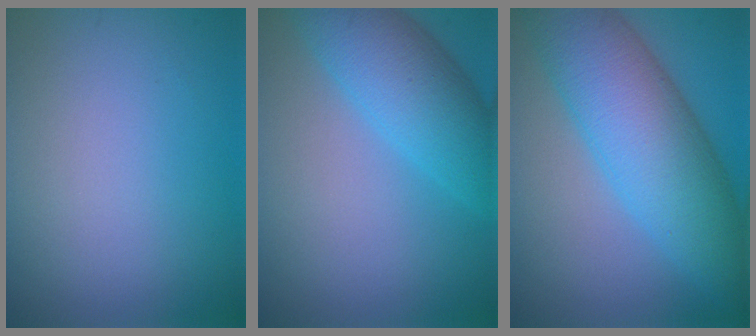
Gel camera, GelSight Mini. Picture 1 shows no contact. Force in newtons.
{"total": 6.7, "press": 6.6, "slide": 0.2}
{"total": 10.3, "press": 10.3, "slide": 0.2}